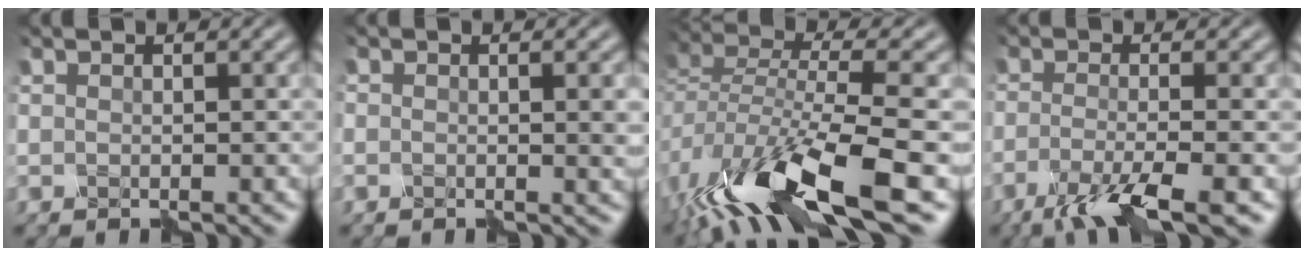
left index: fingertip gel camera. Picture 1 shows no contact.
{"total": 1.5, "force": [-0.3, 0.4, 1.3], "torque": [-0.016, -0.001, -0.001]}
{"total": 11.1, "force": [-5.9, 4.1, 8.5], "torque": [-0.172, -0.005, -0.105]}
{"total": 5.8, "force": [-3.4, 1.2, 4.6], "torque": [-0.075, -0.003, -0.068]}